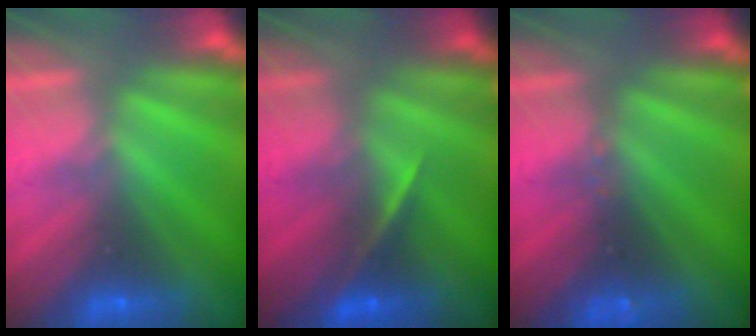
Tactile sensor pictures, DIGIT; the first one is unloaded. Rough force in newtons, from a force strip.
{"total": 2.1}
{"total": 2.4}